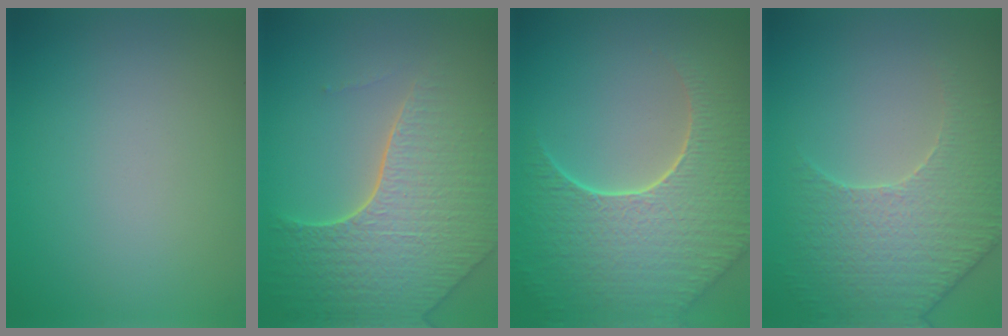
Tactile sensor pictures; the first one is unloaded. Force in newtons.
{"total": 8.1, "press": 5.7, "slide": 5.7}
{"total": 8.8, "press": 6.3, "slide": 6.1}
{"total": 4.4, "press": 4.3, "slide": 1.1}